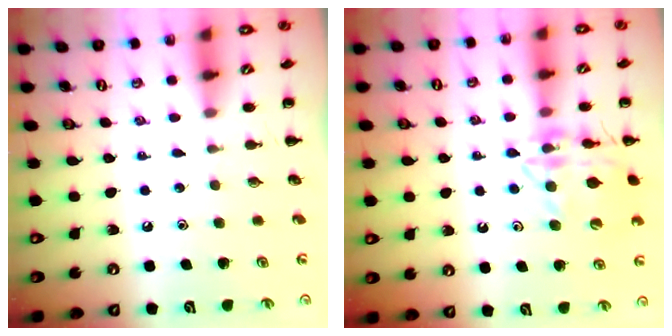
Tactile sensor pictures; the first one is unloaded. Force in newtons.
{"total": 14.5, "press": 14.4, "slide": 1.2}